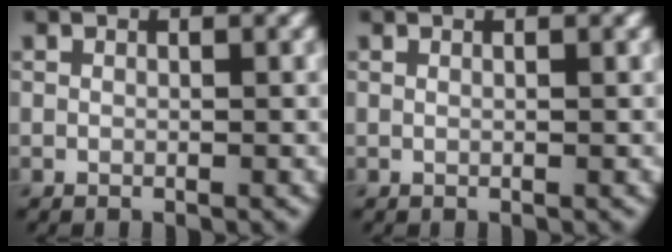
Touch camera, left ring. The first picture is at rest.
{"total": 0.8, "force": [0.4, 0.3, 0.7], "torque": [-0.005, 0.001, -0.003]}